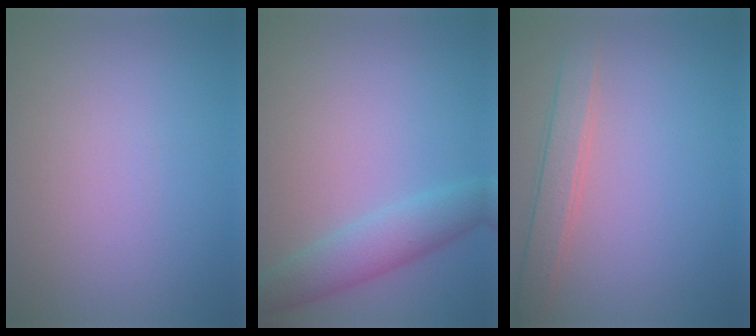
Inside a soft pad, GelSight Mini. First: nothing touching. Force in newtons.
{"total": 3.8, "press": 3.8, "slide": 0.1}
{"total": 2.6, "press": 2.6, "slide": 0.1}